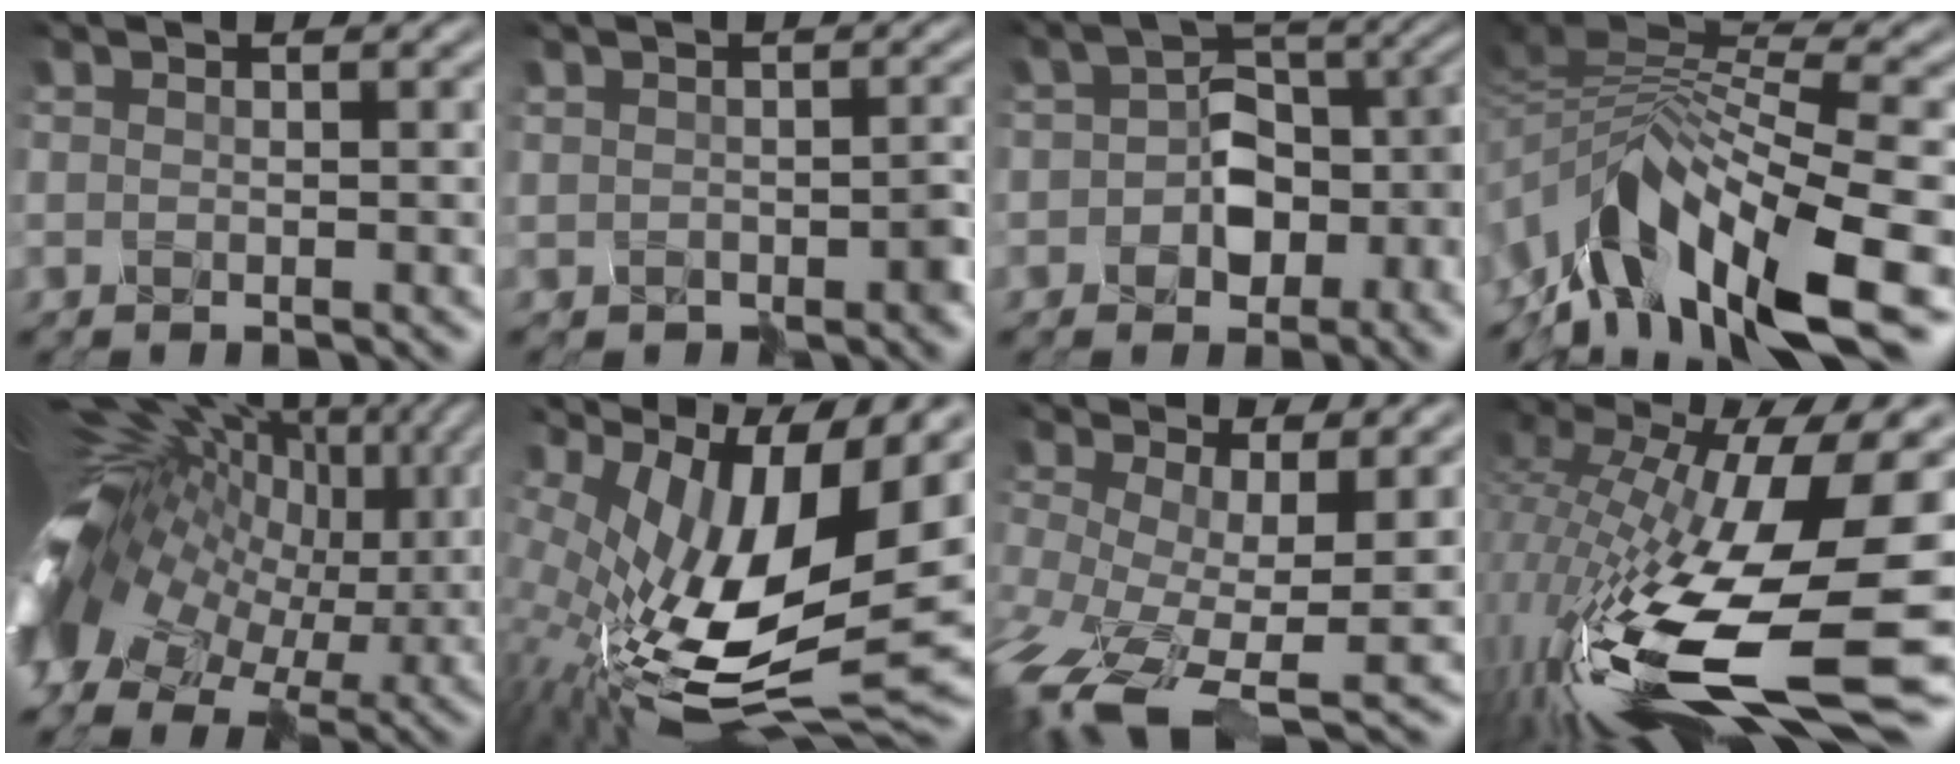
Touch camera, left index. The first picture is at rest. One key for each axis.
{"total": 2.7, "fx": -0.4, "fy": 2.2, "fz": 1.4, "tx": -0.007, "ty": 0.000, "tz": -0.012}
{"total": 7.6, "fx": -1.7, "fy": 5.8, "fz": 4.6, "tx": -0.052, "ty": 0.009, "tz": -0.038}
{"total": 8.6, "fx": -4.8, "fy": 3.5, "fz": 6.3, "tx": -0.126, "ty": 0.019, "tz": -0.088}
{"total": 14.0, "fx": 1.9, "fy": 10.6, "fz": 8.9, "tx": -0.192, "ty": 0.005, "tz": 0.033}
{"total": 13.7, "fx": 3.0, "fy": 6.0, "fz": 11.9, "tx": -0.234, "ty": -0.015, "tz": 0.068}
{"total": 9.0, "fx": -4.0, "fy": 3.8, "fz": 7.1, "tx": -0.178, "ty": -0.036, "tz": -0.071}
{"total": 15.6, "fx": -2.6, "fy": 5.9, "fz": 14.2, "tx": -0.300, "ty": -0.004, "tz": -0.047}